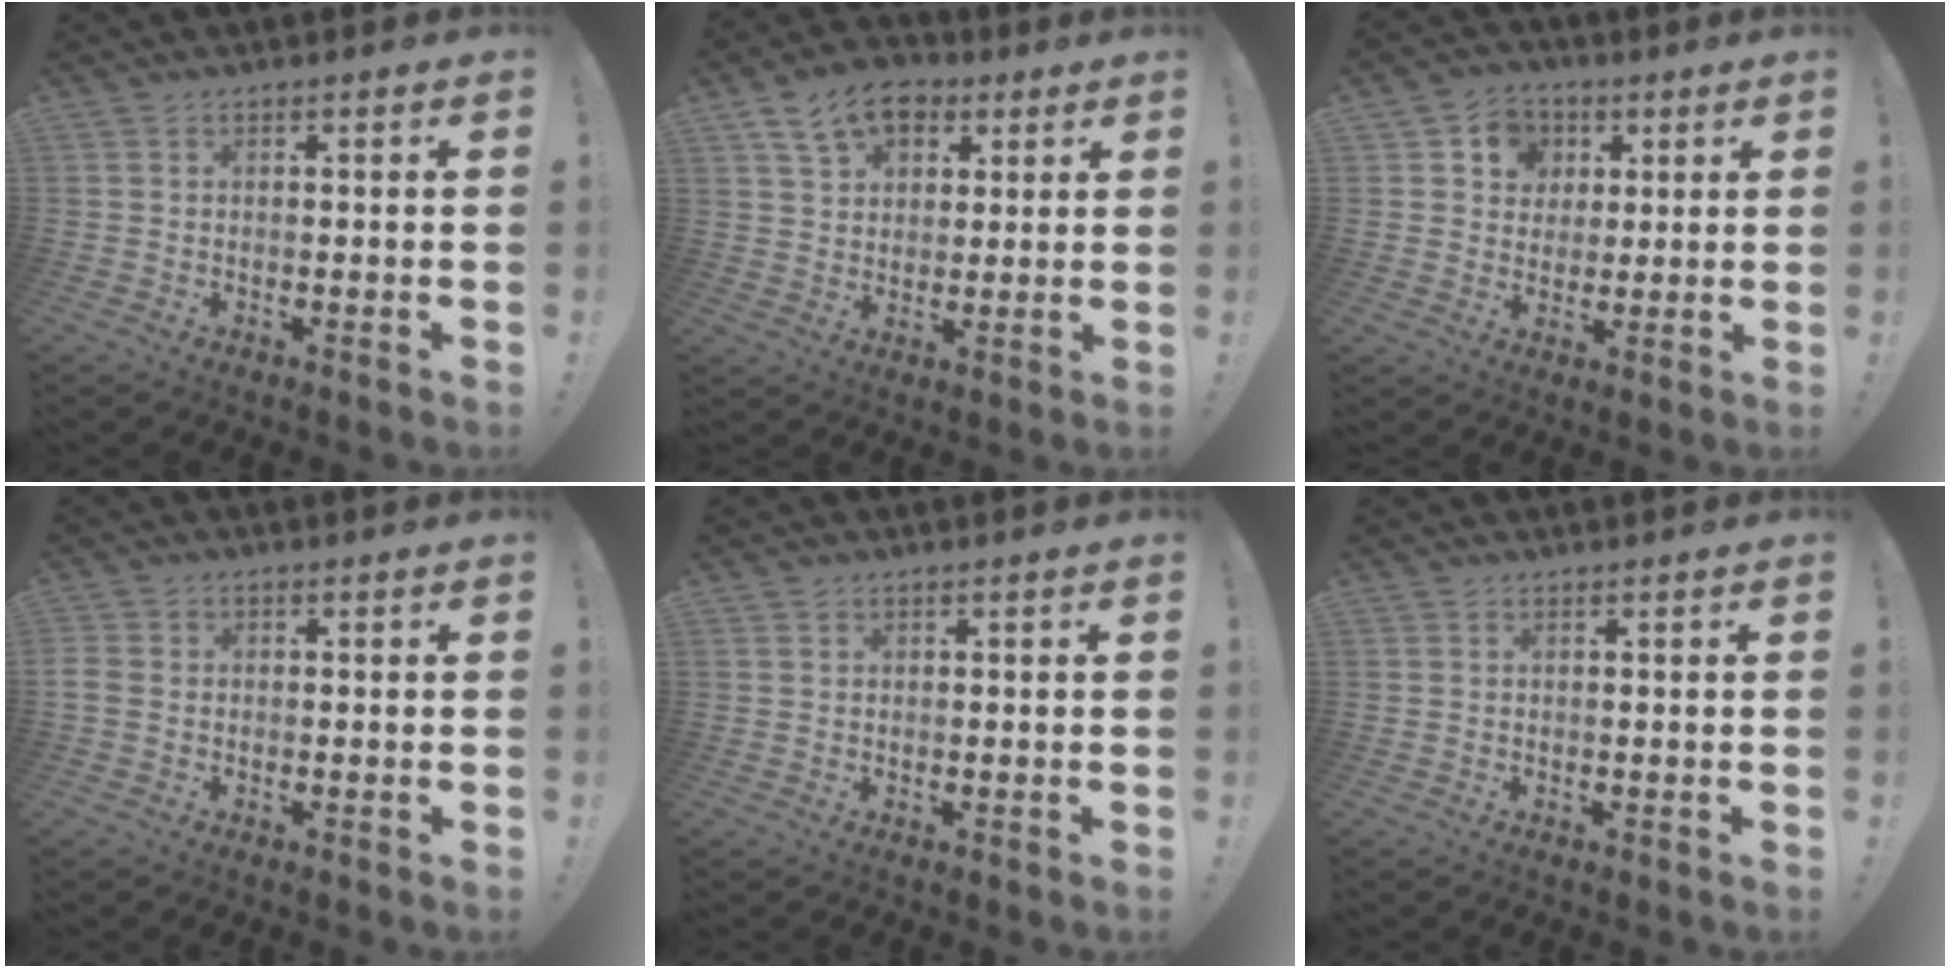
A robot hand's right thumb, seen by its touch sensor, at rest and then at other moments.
{"total": 12.2, "force": [6.1, 8.7, 6.1], "torque": [-0.093, -0.018, 0.118]}
{"total": 8.5, "force": [2.6, 7.7, 2.3], "torque": [-0.033, -0.009, 0.054]}
{"total": 2.9, "force": [-0.5, 2.2, 1.7], "torque": [-0.039, 0.007, -0.008]}
{"total": 0.7, "force": [0.5, 0.5, 0.0], "torque": [0.003, -0.001, 0.010]}
{"total": 0.0}